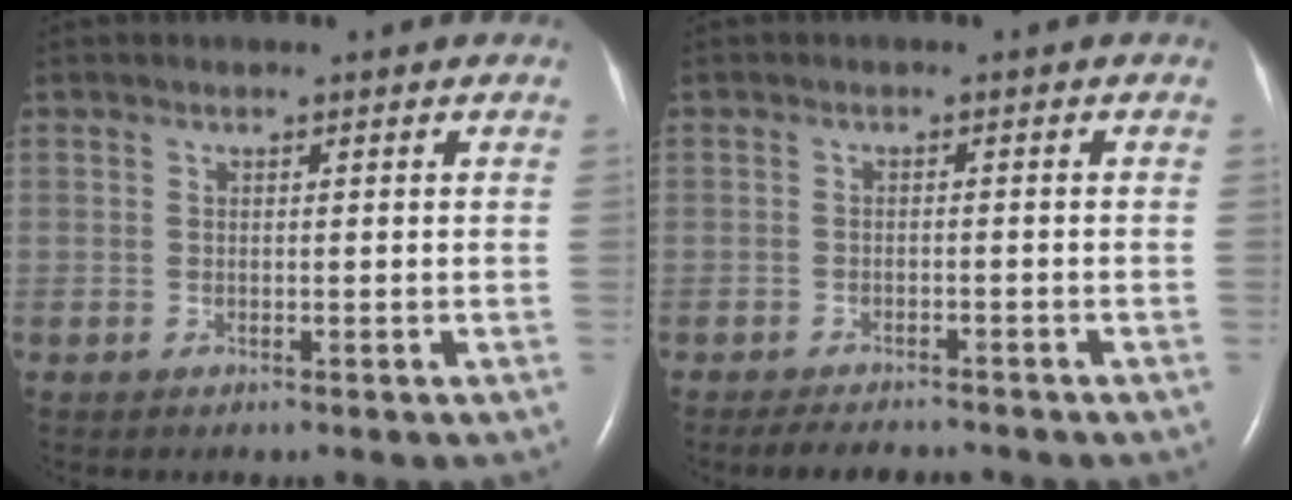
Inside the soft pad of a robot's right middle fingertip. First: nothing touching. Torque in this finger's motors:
{"motor_torque": [0.13, -0.12, 0.01, 0.02]}